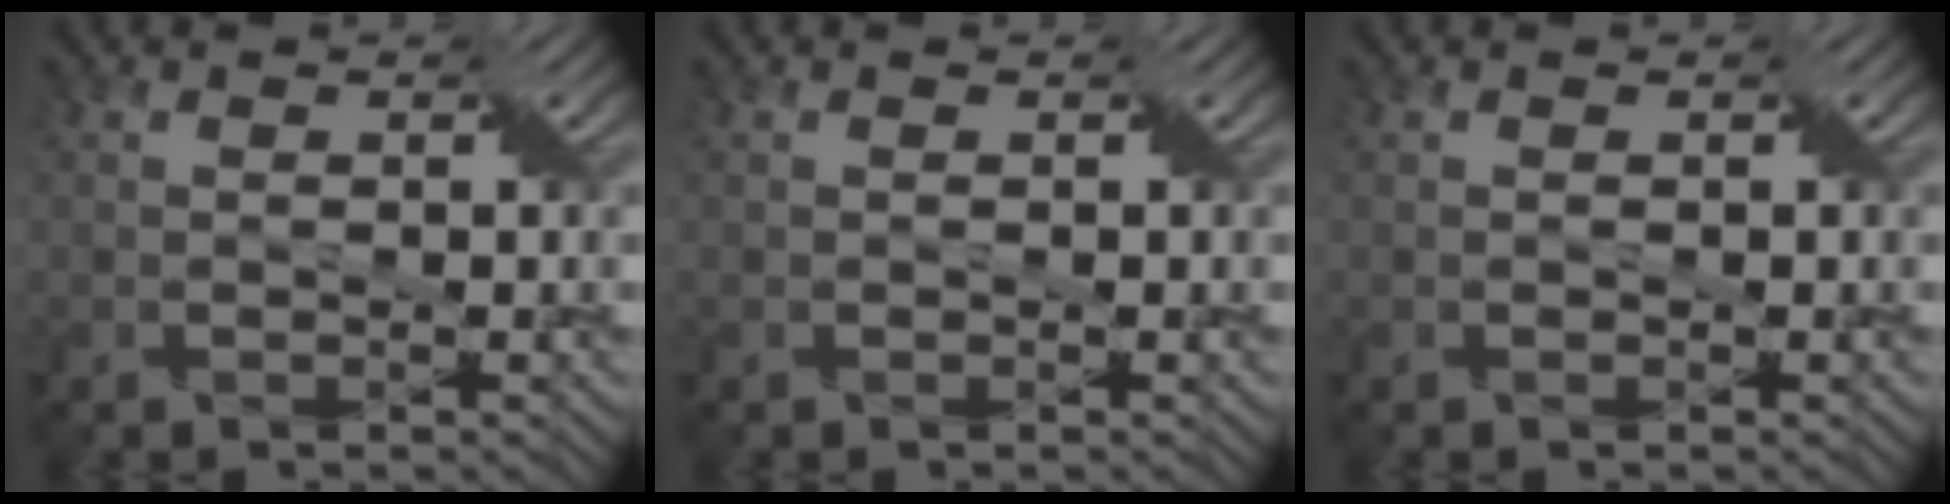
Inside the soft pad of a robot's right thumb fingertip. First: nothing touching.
{"total": 0.0}
{"total": 0.0}